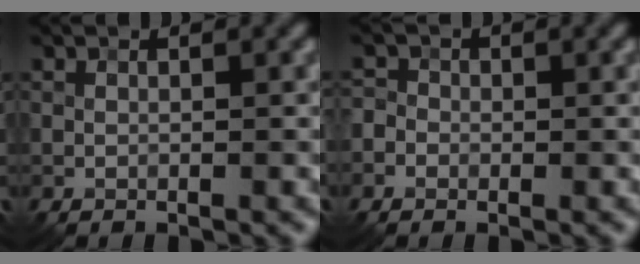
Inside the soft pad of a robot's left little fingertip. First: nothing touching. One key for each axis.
{"total": 1.8, "fx": -0.4, "fy": 1.7, "fz": 0.6, "tx": 0.002, "ty": 0.009, "tz": -0.017}